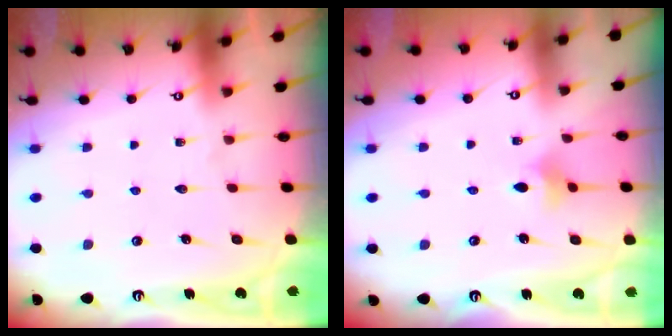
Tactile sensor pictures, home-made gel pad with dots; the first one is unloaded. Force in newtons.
{"total": 5.4, "press": 5.3, "slide": 1.0}